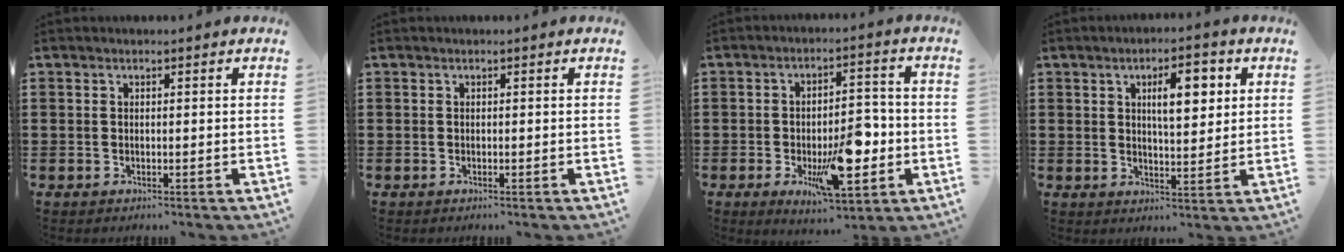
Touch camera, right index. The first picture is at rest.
{"total": 0.0}
{"total": 11.4, "force": [-2.8, 4.6, 10.1], "torque": [-0.159, -0.010, -0.046]}
{"total": 6.5, "force": [2.3, 2.4, 5.5], "torque": [-0.083, -0.003, 0.030]}